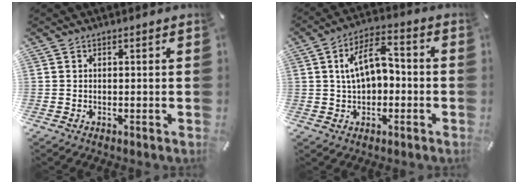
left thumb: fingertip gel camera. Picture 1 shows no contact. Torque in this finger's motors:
{"motor_torque": [0.57, 1.91, 0.85, -0.69, 0.09]}